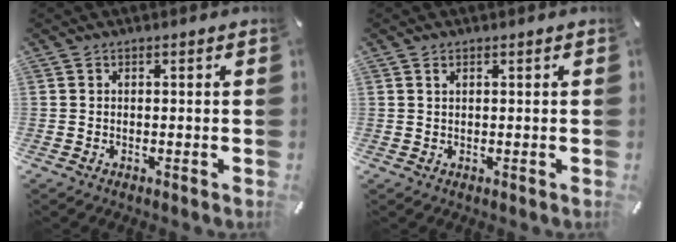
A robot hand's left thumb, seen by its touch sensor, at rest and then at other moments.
{"total": 0.9, "force": [0.5, 0.4, 0.6], "torque": [-0.012, 0.002, 0.009]}